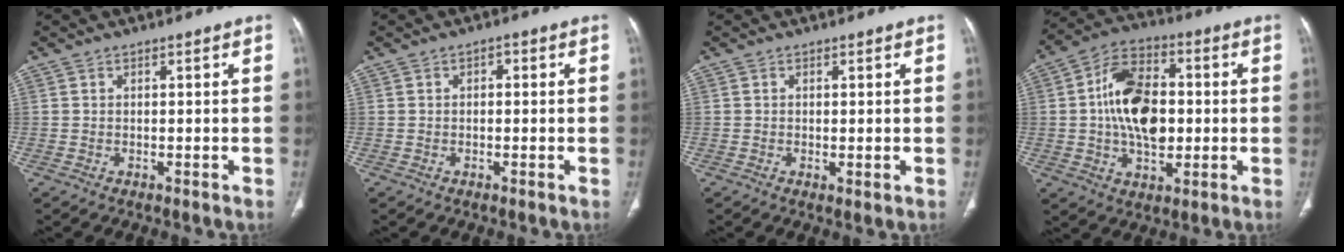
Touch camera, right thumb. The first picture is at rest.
{"total": 1.2, "force": [0.1, 0.8, 0.9], "torque": [-0.003, 0.004, -0.004]}
{"total": 1.1, "force": [-0.1, 0.3, 1.1], "torque": [-0.023, -0.007, 0.000]}
{"total": 15.5, "force": [0.4, 9.5, 12.2], "torque": [-0.190, 0.019, 0.002]}